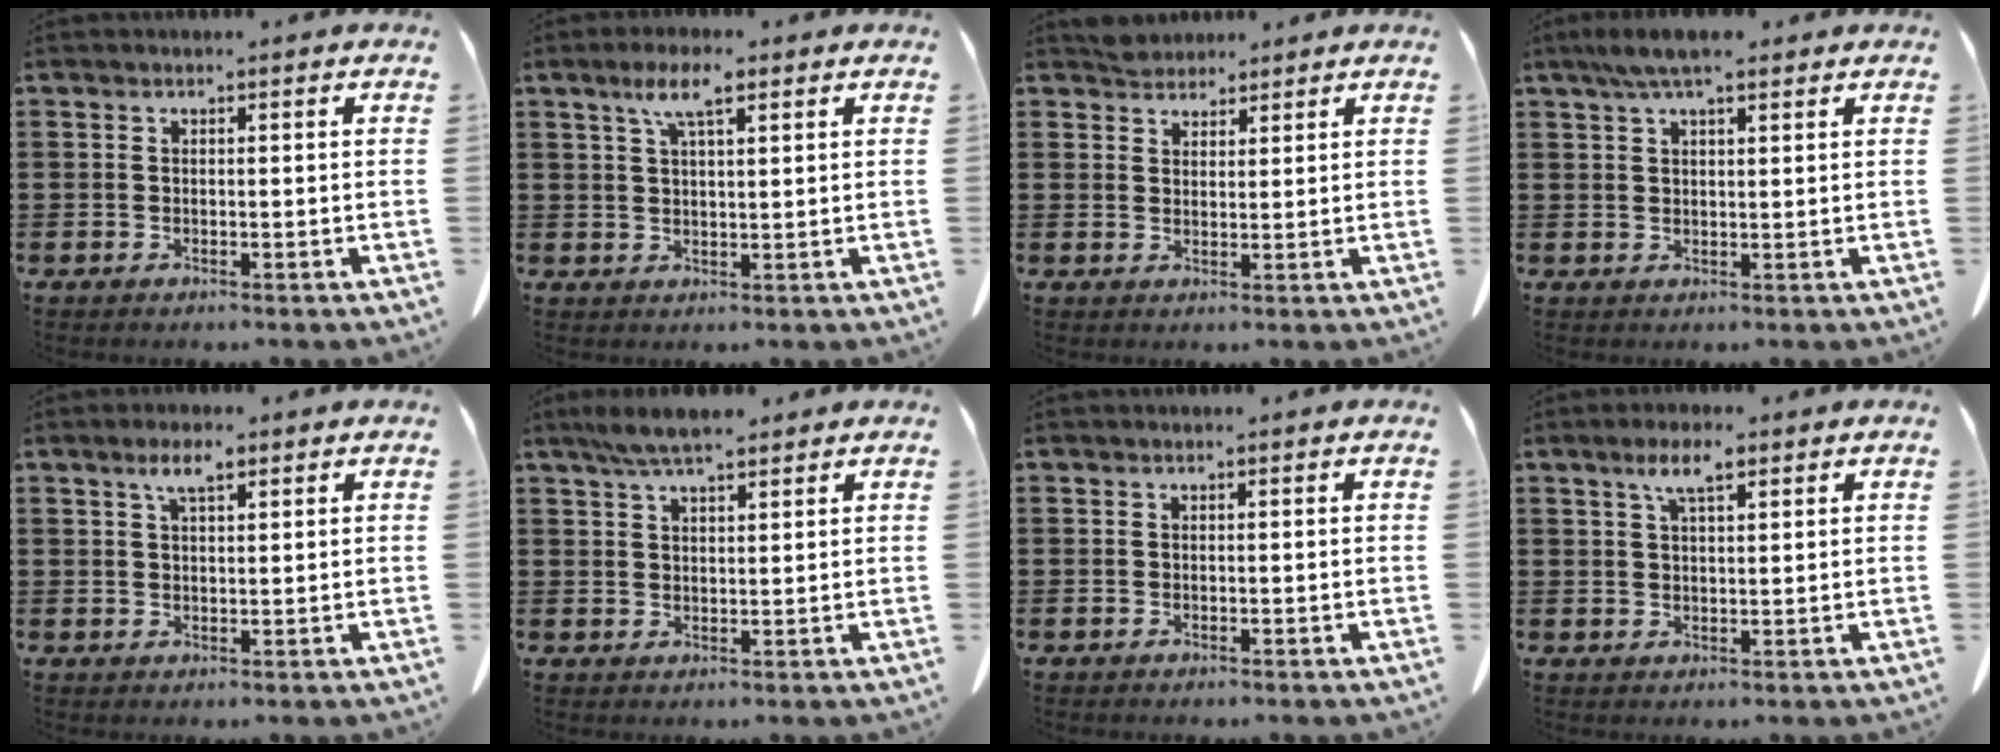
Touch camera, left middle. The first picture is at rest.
{"total": 5.5, "force": [3.1, 1.3, 4.3], "torque": [-0.093, 0.007, 0.054]}
{"total": 2.9, "force": [2.7, 0.9, 0.1], "torque": [-0.003, -0.004, 0.053]}
{"total": 4.8, "force": [3.2, 1.1, 3.4], "torque": [-0.072, 0.000, 0.059]}
{"total": 3.5, "force": [2.1, 0.9, 2.7], "torque": [-0.058, 0.004, 0.036]}
{"total": 5.0, "force": [4.0, 0.9, 2.9], "torque": [-0.066, -0.003, 0.075]}
{"total": 0.0}
{"total": 4.4, "force": [2.5, 1.2, 3.4], "torque": [-0.074, 0.005, 0.044]}